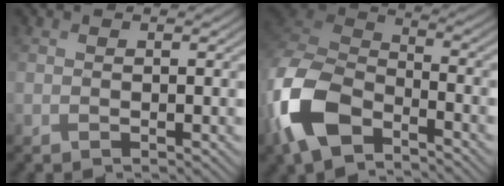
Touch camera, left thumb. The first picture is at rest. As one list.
[{"total": 12.7, "force": [-7.1, 6.6, 8.1], "torque": [-0.208, -0.023, -0.157]}]